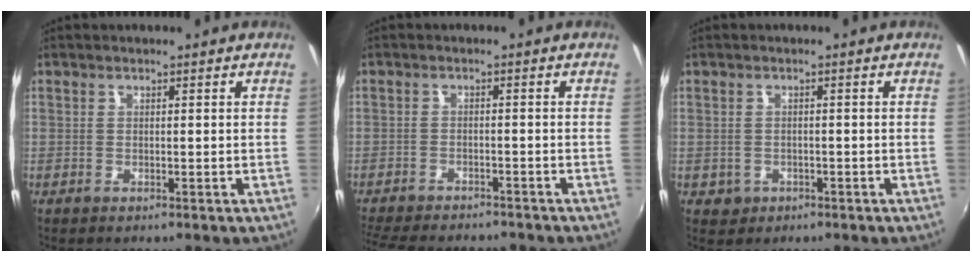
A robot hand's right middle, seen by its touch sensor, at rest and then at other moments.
{"total": 12.3, "force": [-10.9, 3.3, 4.7], "torque": [-0.119, -0.019, -0.168]}
{"total": 2.9, "force": [-1.0, 2.6, 0.9], "torque": [-0.026, -0.001, -0.008]}